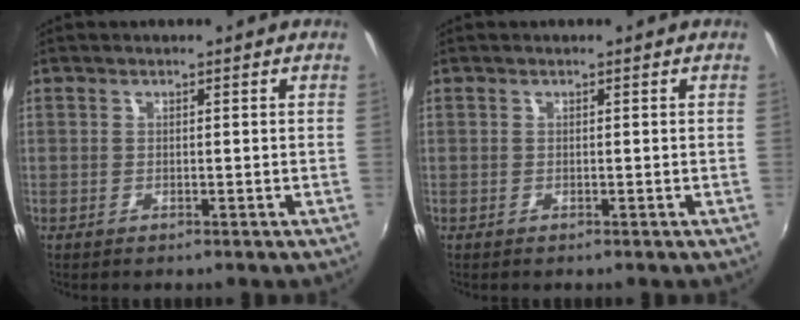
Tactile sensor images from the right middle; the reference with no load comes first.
{"total": 0.0}